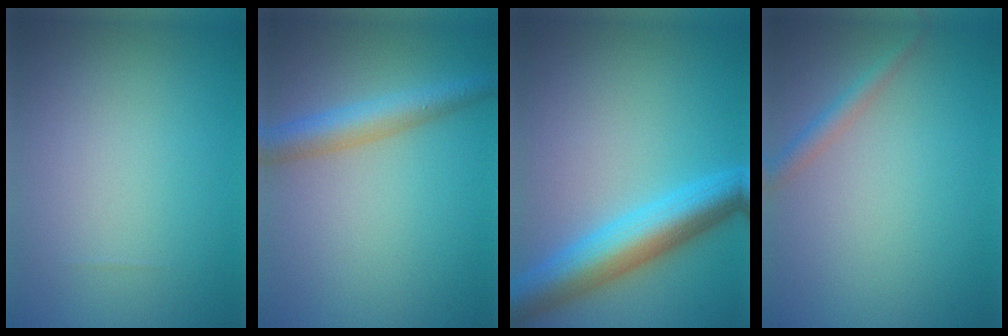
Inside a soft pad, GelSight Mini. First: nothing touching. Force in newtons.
{"total": 3.8, "press": 3.8, "slide": 0.1}
{"total": 7.0, "press": 7.0, "slide": 0.2}
{"total": 1.6, "press": 1.6, "slide": 0.1}